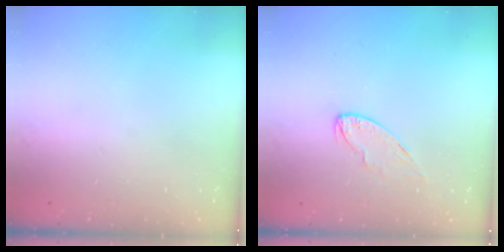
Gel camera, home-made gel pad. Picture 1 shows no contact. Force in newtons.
{"total": 6.0, "press": 6.0, "slide": 0.5}